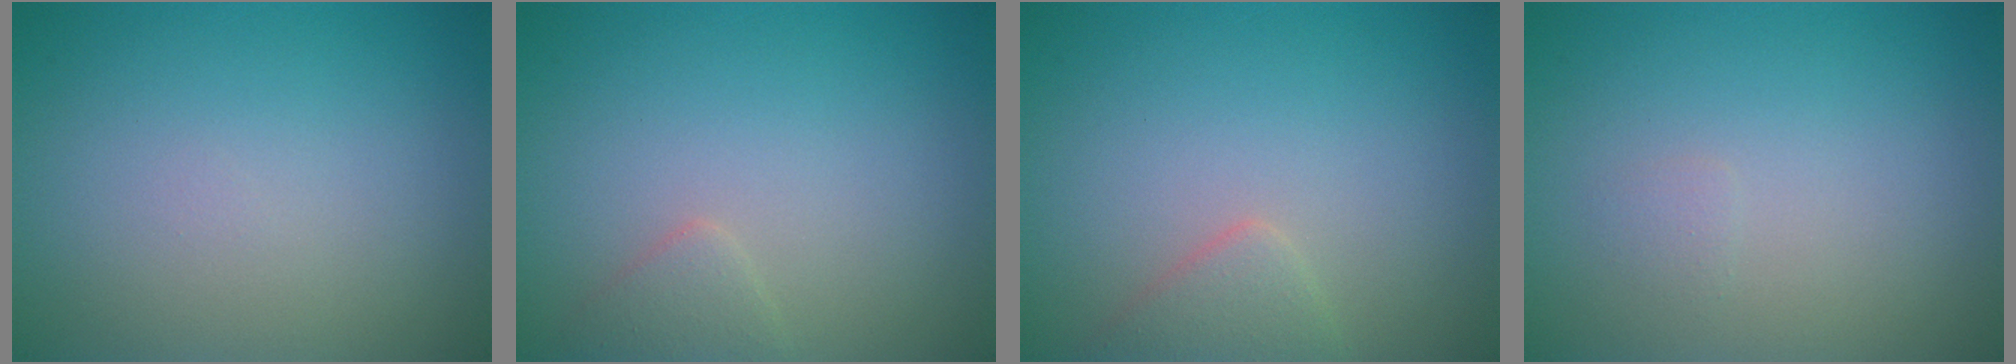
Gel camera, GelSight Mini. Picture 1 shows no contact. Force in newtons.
{"total": 1.3, "press": 1.3, "slide": 0.1}
{"total": 1.9, "press": 1.9, "slide": 0.0}
{"total": 0.5, "press": 0.5, "slide": 0.1}